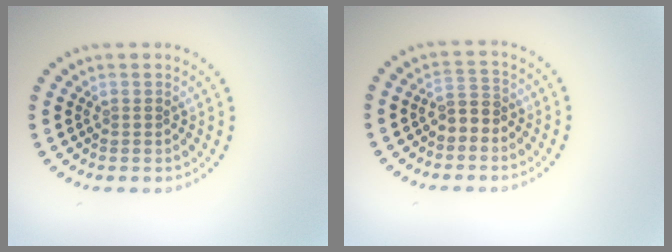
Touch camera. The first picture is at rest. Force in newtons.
{"total": 2.0, "press": 1.8, "slide": 0.8}